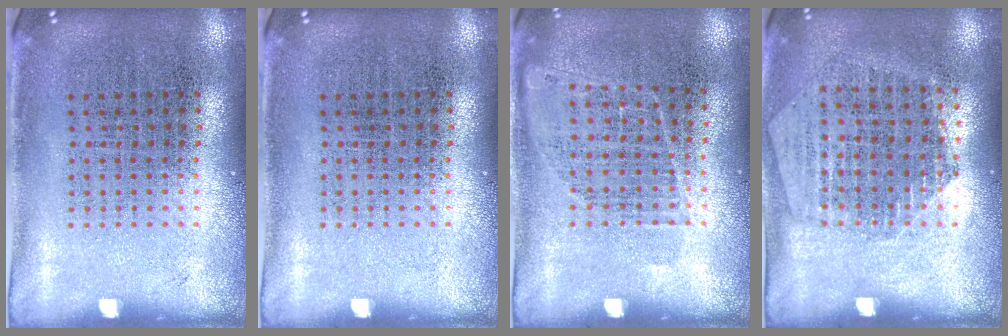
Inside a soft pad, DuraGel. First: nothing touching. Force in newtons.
{"total": 0.0}
{"total": 1.0, "press": 0.9, "slide": 0.6}
{"total": 1.4, "press": 1.3, "slide": 0.4}